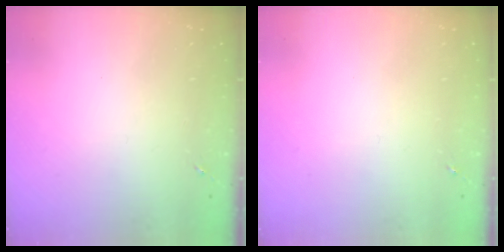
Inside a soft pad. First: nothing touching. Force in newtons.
{"total": 0.0}